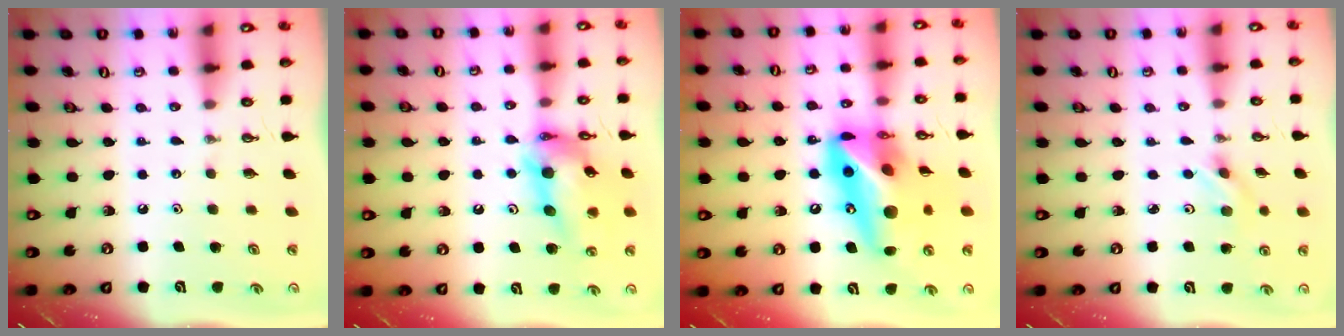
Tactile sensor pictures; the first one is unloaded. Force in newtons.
{"total": 16.4, "press": 16.3, "slide": 1.3}
{"total": 21.6, "press": 21.3, "slide": 3.3}
{"total": 2.3, "press": 2.1, "slide": 0.8}